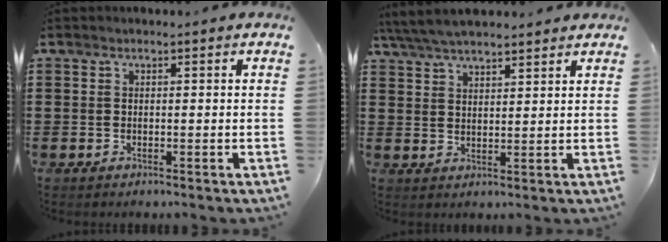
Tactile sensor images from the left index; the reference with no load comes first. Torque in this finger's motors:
{"motor_torque": [1.10, -1.04, 0.05, 0.21]}